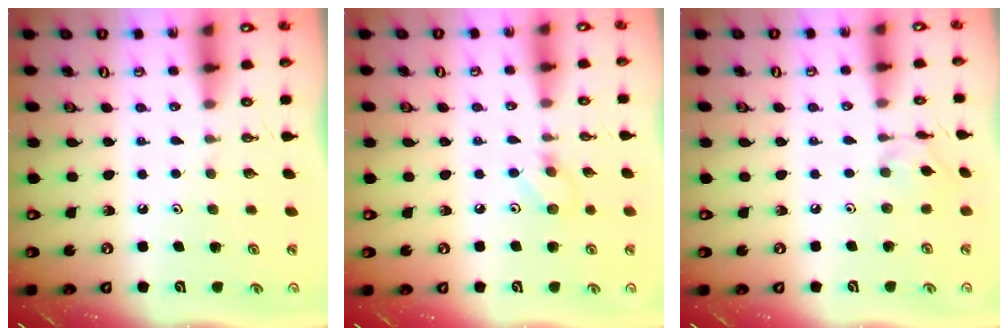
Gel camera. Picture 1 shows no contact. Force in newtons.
{"total": 5.4, "press": 5.4, "slide": 0.6}
{"total": 2.6, "press": 2.6, "slide": 0.3}